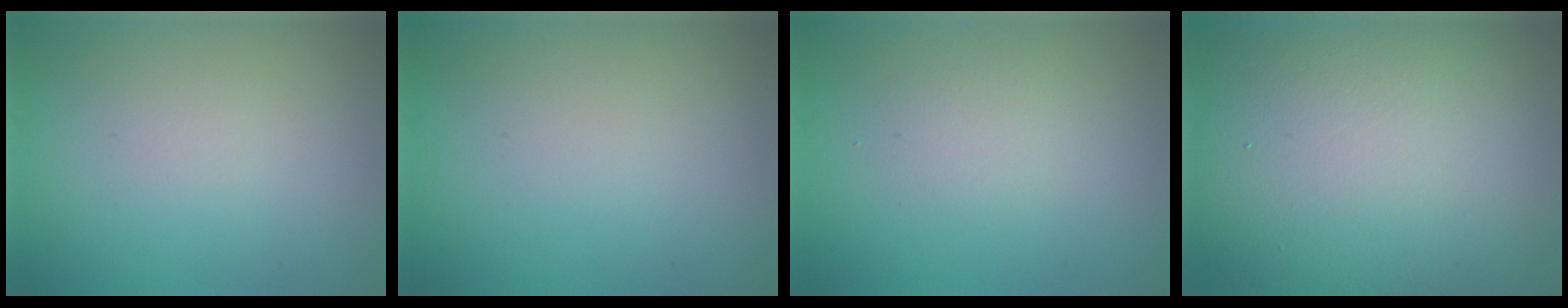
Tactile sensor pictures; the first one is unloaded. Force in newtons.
{"total": 0.0}
{"total": 1.3, "press": 1.3, "slide": 0.0}
{"total": 15.7, "press": 15.7, "slide": 1.3}